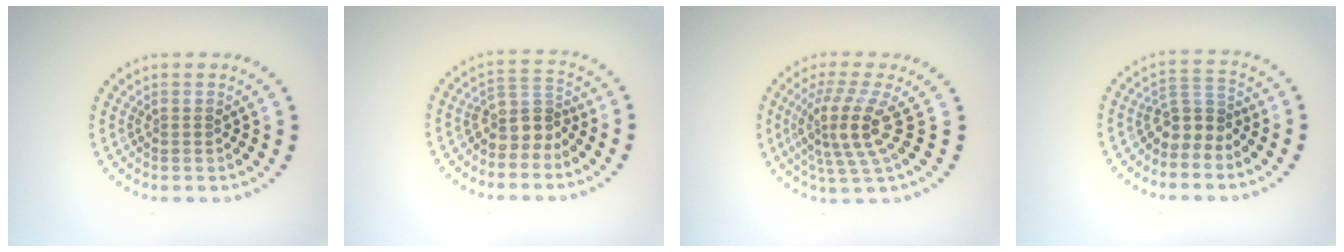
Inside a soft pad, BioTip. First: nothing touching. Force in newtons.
{"total": 3.0, "press": 2.2, "slide": 2.0}
{"total": 4.3, "press": 3.1, "slide": 3.0}
{"total": 2.8, "press": 2.0, "slide": 2.0}